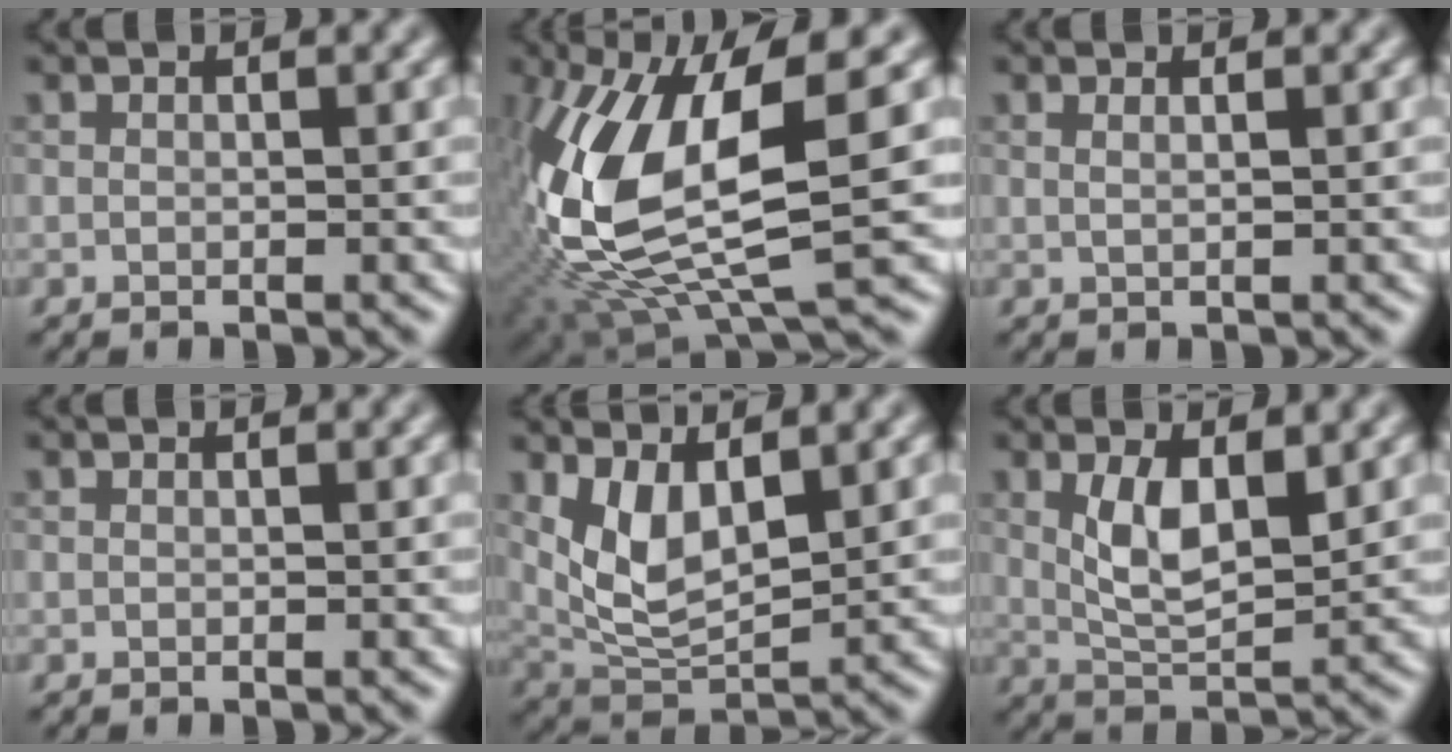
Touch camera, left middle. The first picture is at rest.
{"total": 12.5, "force": [0.1, 5.1, 11.4], "torque": [-0.264, -0.016, 0.006]}
{"total": 1.1, "force": [0.5, 0.5, 0.8], "torque": [-0.001, -0.002, -0.002]}
{"total": 0.0}
{"total": 4.8, "force": [1.6, 2.2, 4.0], "torque": [-0.092, -0.010, 0.045]}
{"total": 4.6, "force": [1.0, 2.0, 4.0], "torque": [-0.084, -0.003, 0.028]}